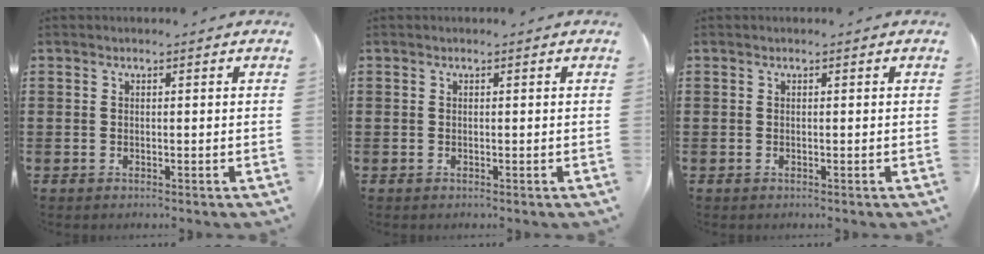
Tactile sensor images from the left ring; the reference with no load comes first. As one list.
[{"total": 0.0}, {"total": 0.0}]